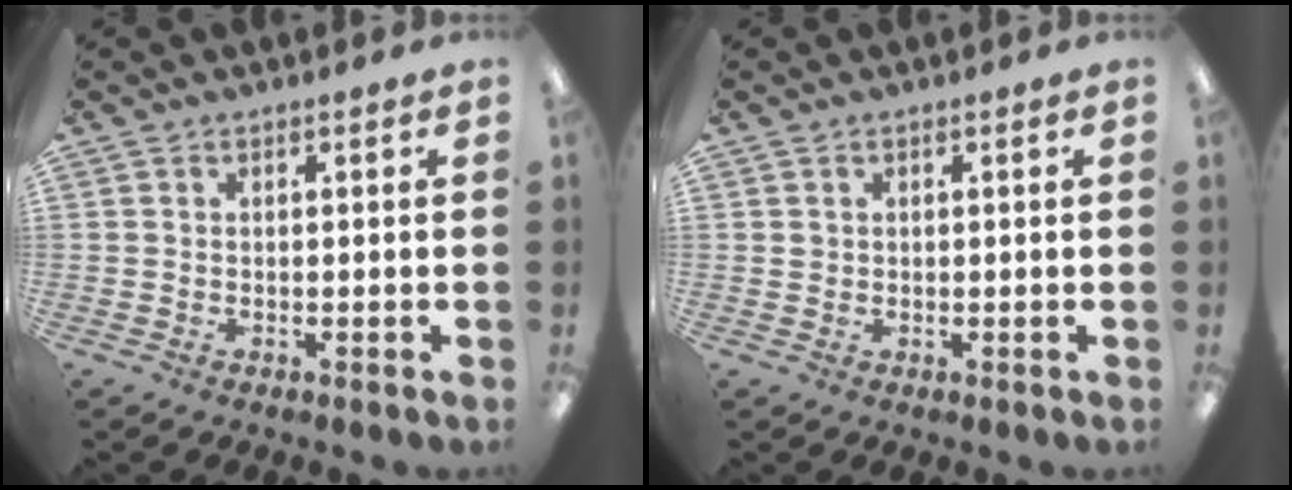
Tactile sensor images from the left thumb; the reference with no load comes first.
{"total": 0.8, "force": [0.3, 0.7, 0.0], "torque": [0.001, 0.003, 0.005]}